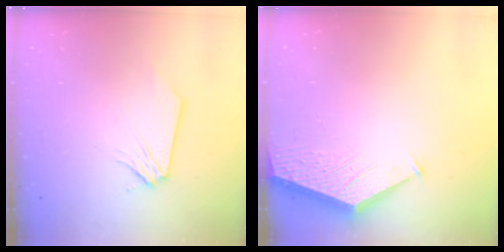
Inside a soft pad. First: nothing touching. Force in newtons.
{"total": 1.9, "press": 1.9, "slide": 0.2}